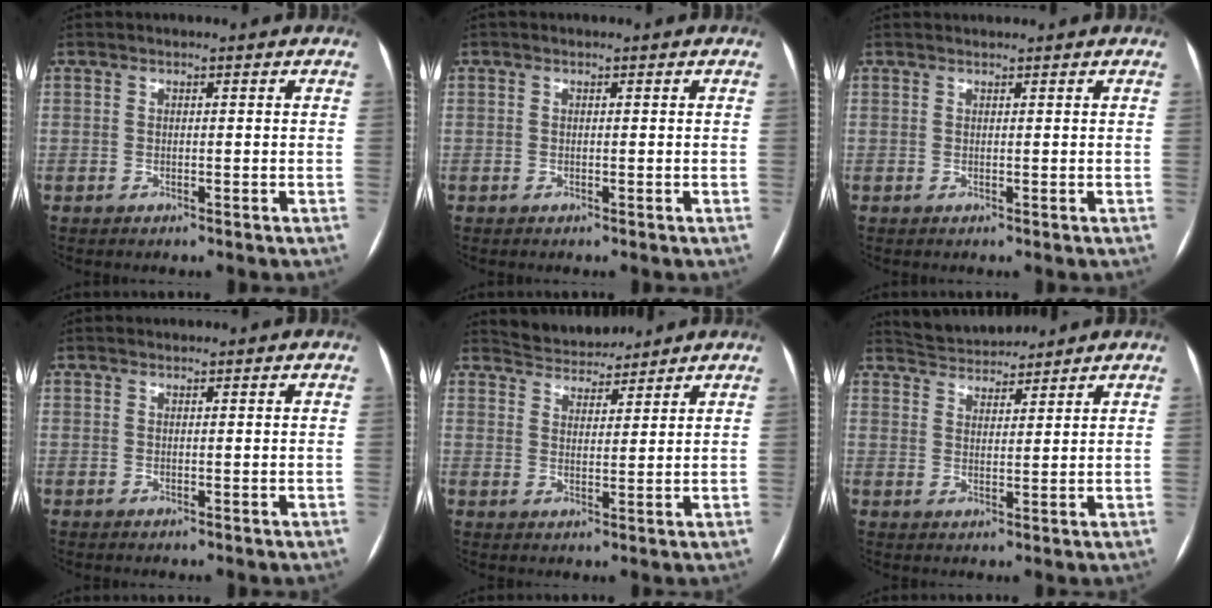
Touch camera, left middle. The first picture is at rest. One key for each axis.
{"total": 0.0}
{"total": 1.1, "fx": 1.1, "fy": 0.1, "fz": 0.1, "tx": -0.004, "ty": 0.018, "tz": 0.022}
{"total": 0.6, "fx": 0.6, "fy": 0.1, "fz": 0.0, "tx": -0.004, "ty": 0.011, "tz": 0.012}
{"total": 5.9, "fx": 5.8, "fy": 1.3, "fz": 0.4, "tx": -0.012, "ty": 0.017, "tz": 0.096}
{"total": 6.1, "fx": 6.0, "fy": 1.1, "fz": 0.6, "tx": -0.016, "ty": 0.022, "tz": 0.101}